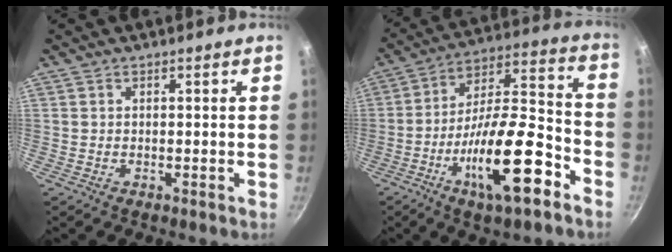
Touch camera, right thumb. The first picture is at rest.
{"total": 20.6, "force": [-9.2, 6.6, 17.2], "torque": [-0.263, 0.052, -0.157]}